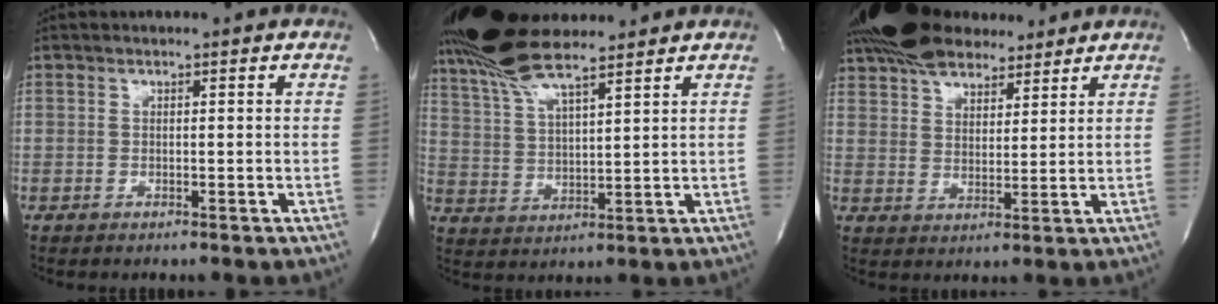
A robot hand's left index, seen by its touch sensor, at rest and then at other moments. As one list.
[{"total": 11.7, "force": [9.9, 1.7, 5.9], "torque": [-0.123, 0.014, 0.191]}, {"total": 14.8, "force": [11.9, 6.1, 6.4], "torque": [-0.128, 0.037, 0.206]}]